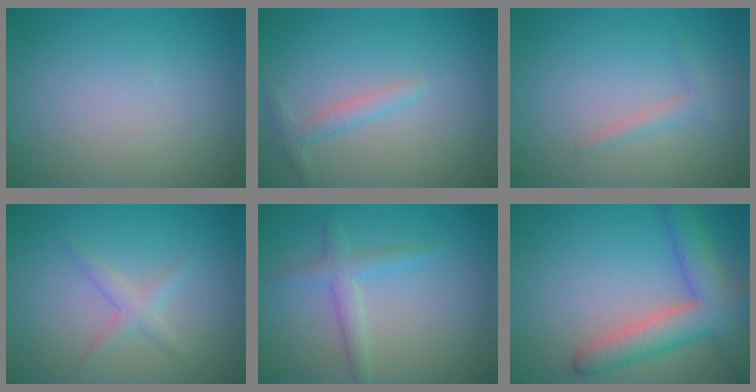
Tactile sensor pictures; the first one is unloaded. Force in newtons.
{"total": 1.6, "press": 1.6, "slide": 0.1}
{"total": 1.3, "press": 1.3, "slide": 0.1}
{"total": 1.6, "press": 1.6, "slide": 0.1}
{"total": 2.3, "press": 2.3, "slide": 0.1}
{"total": 6.3, "press": 6.3, "slide": 0.4}